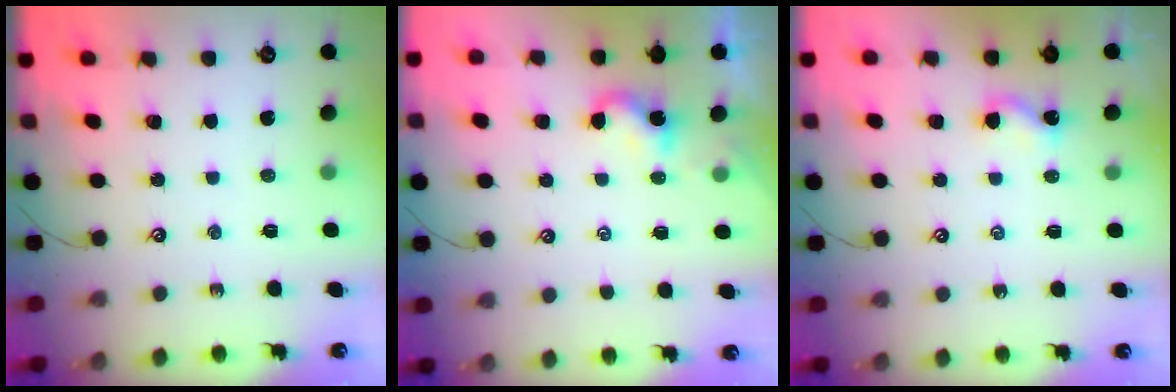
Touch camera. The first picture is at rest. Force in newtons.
{"total": 1.3, "press": 1.3, "slide": 0.3}
{"total": 2.0, "press": 2.0, "slide": 0.4}